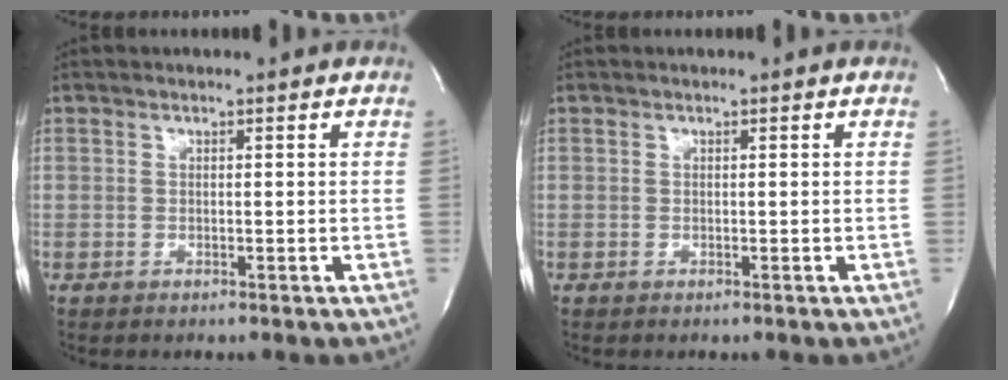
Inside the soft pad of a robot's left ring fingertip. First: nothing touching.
{"total": 0.0}